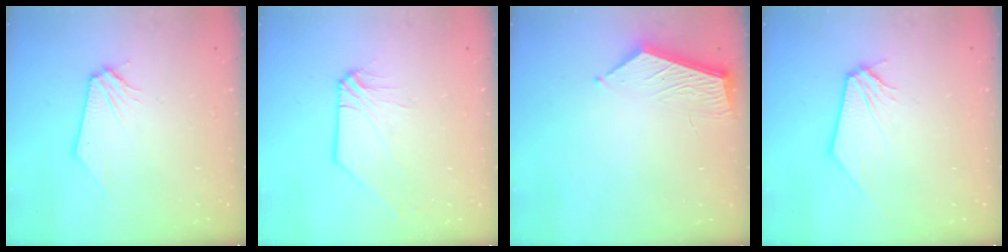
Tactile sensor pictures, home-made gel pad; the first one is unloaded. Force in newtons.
{"total": 1.0, "press": 0.9, "slide": 0.2}
{"total": 5.8, "press": 5.8, "slide": 0.2}
{"total": 0.0}